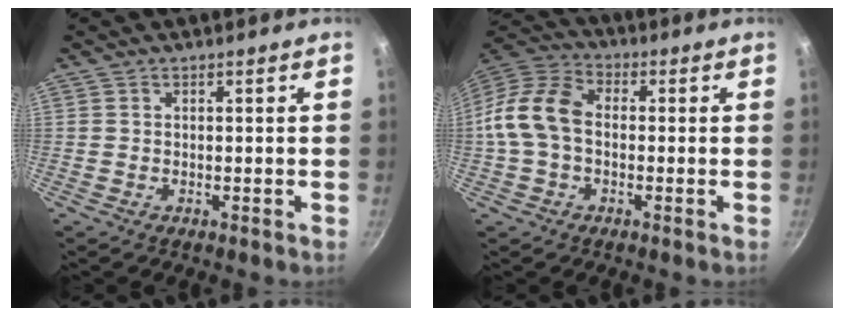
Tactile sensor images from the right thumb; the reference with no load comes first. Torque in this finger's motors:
{"motor_torque": [-0.14, 0.68, 0.63, -0.65, 0.13]}